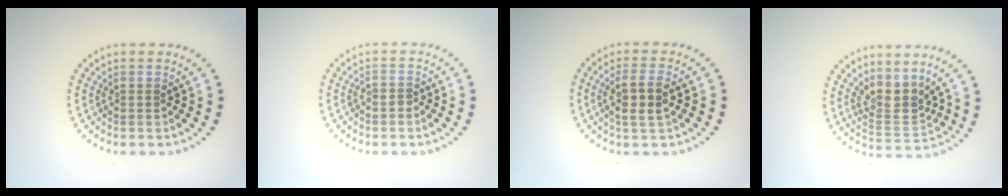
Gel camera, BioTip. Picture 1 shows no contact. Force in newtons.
{"total": 0.7, "press": 0.4, "slide": 0.5}
{"total": 3.0, "press": 2.7, "slide": 1.2}
{"total": 3.2, "press": 2.5, "slide": 1.9}